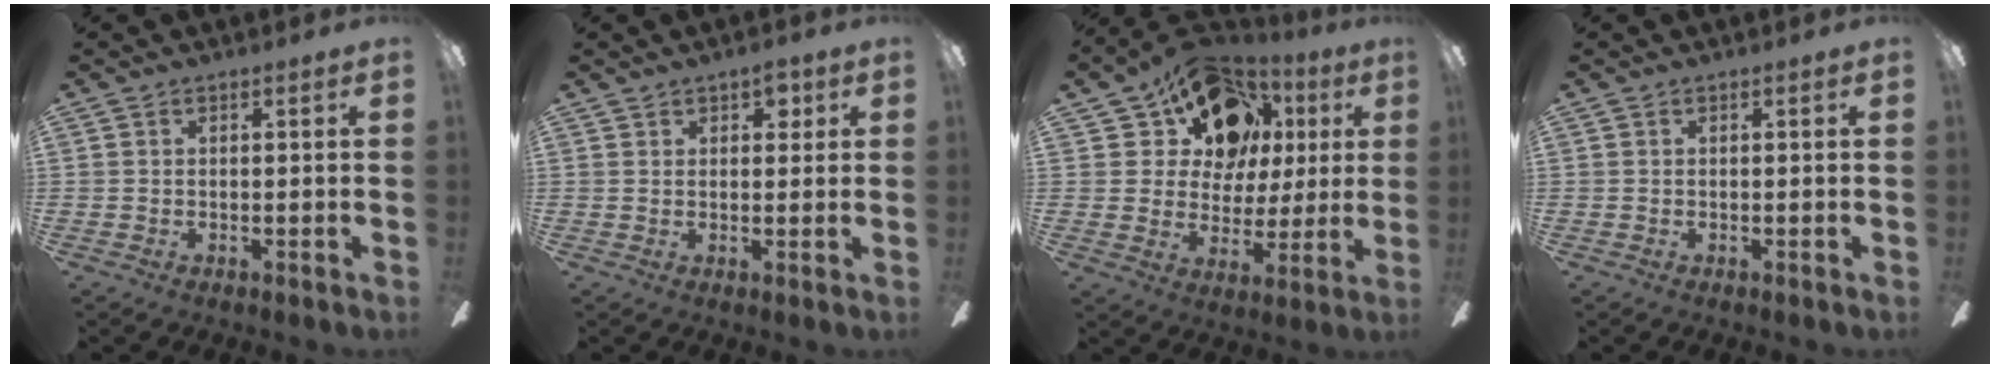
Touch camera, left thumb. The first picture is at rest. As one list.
[{"total": 3.2, "force": [2.1, 1.9, 1.4], "torque": [-0.014, -0.001, 0.034]}, {"total": 17.5, "force": [9.6, 12.3, 7.8], "torque": [-0.136, -0.034, 0.184]}, {"total": 0.0}]